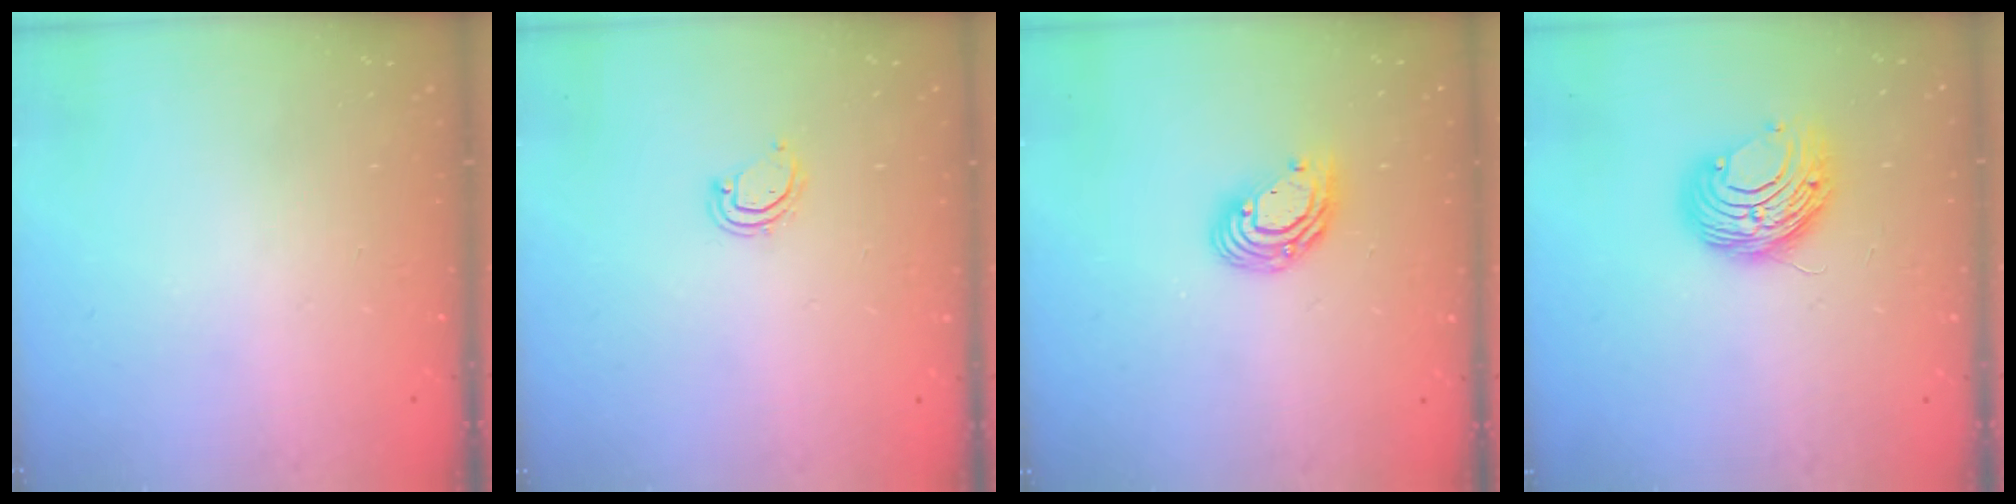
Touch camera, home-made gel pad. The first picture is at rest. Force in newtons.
{"total": 3.7, "press": 3.7, "slide": 0.2}
{"total": 9.1, "press": 9.1, "slide": 1.1}
{"total": 8.8, "press": 8.8, "slide": 0.3}